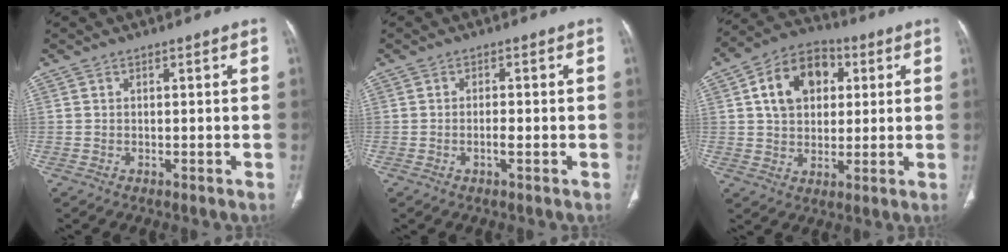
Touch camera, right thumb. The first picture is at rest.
{"total": 1.7, "force": [-0.5, 0.4, 1.5], "torque": [-0.028, 0.001, -0.009]}
{"total": 13.2, "force": [3.6, 9.5, 8.4], "torque": [-0.110, 0.006, 0.052]}